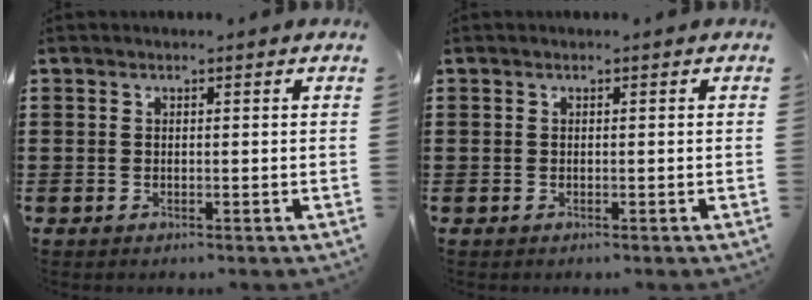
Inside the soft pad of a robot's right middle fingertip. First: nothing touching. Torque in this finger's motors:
{"motor_torque": [0.22, 0.03, -0.04, 0.01]}